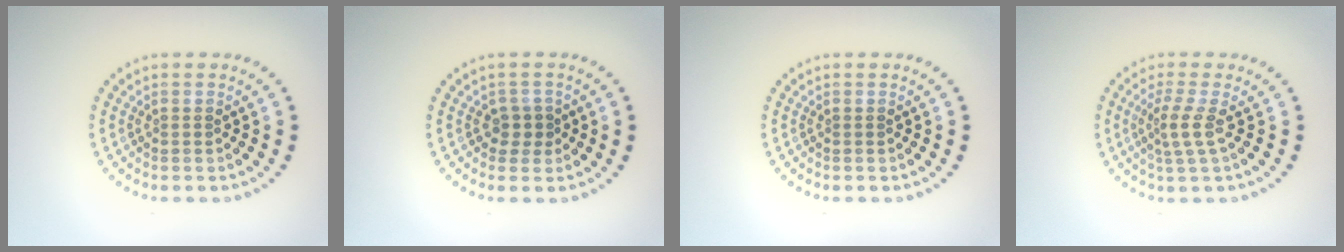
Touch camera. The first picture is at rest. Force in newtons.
{"total": 1.6, "press": 1.4, "slide": 0.9}
{"total": 0.0}
{"total": 2.3, "press": 1.6, "slide": 1.7}